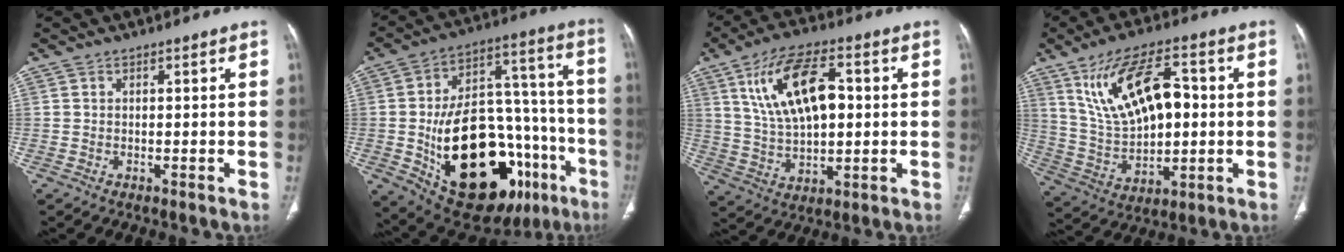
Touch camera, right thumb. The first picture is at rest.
{"total": 32.9, "force": [-11.6, 17.6, 25.3], "torque": [-0.352, 0.052, -0.152]}
{"total": 15.8, "force": [3.8, 7.9, 13.1], "torque": [-0.223, 0.003, 0.074]}
{"total": 18.0, "force": [4.3, 9.2, 14.9], "torque": [-0.244, 0.003, 0.090]}